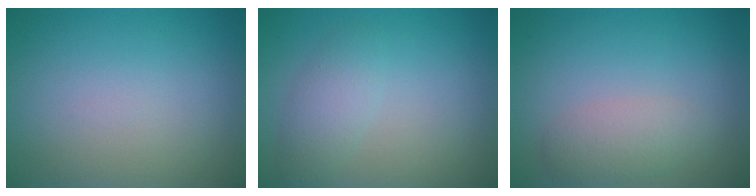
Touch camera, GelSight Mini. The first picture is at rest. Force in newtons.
{"total": 2.2, "press": 2.2, "slide": 0.1}
{"total": 2.3, "press": 2.3, "slide": 0.1}